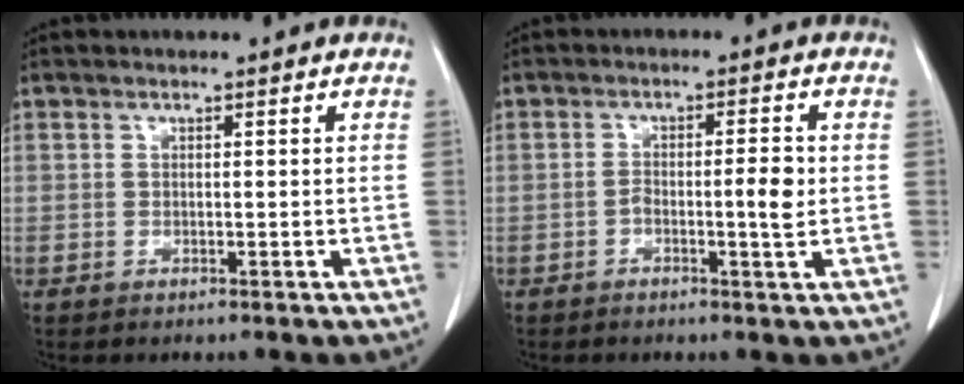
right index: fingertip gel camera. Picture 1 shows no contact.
{"total": 3.9, "force": [-0.7, 0.6, 3.8], "torque": [-0.060, 0.007, -0.008]}